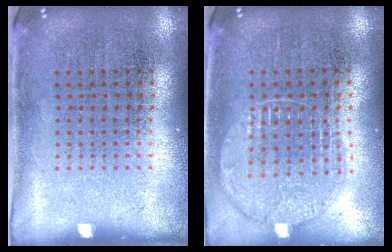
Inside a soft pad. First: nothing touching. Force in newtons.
{"total": 1.1, "press": 1.1, "slide": 0.1}